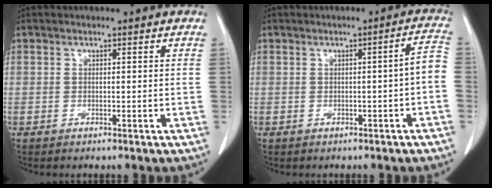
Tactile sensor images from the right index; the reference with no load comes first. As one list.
[{"total": 3.4, "force": [-1.0, 0.1, 3.3], "torque": [-0.034, 0.012, -0.014]}]